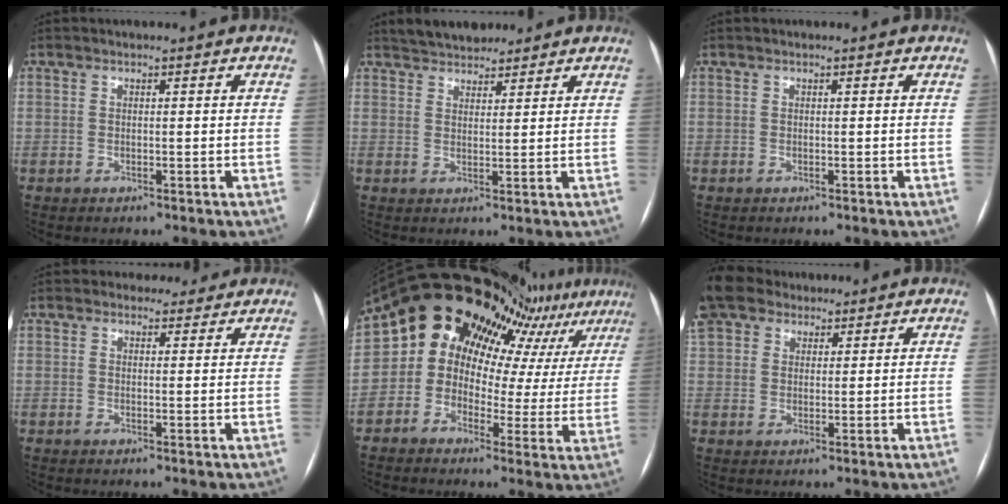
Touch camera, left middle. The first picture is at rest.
{"total": 5.3, "force": [4.7, 2.0, 1.4], "torque": [-0.017, 0.019, 0.081]}
{"total": 0.0}
{"total": 2.8, "force": [2.4, 1.4, -0.2], "torque": [0.011, 0.001, 0.024]}
{"total": 17.4, "force": [12.4, 7.9, 9.4], "torque": [-0.148, 0.042, 0.139]}
{"total": 10.1, "force": [7.6, 5.6, 3.5], "torque": [-0.094, 0.042, 0.145]}